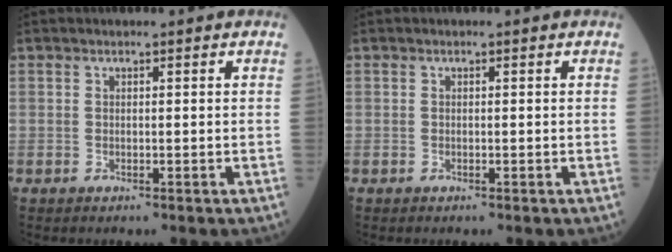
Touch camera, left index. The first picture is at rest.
{"total": 0.0}